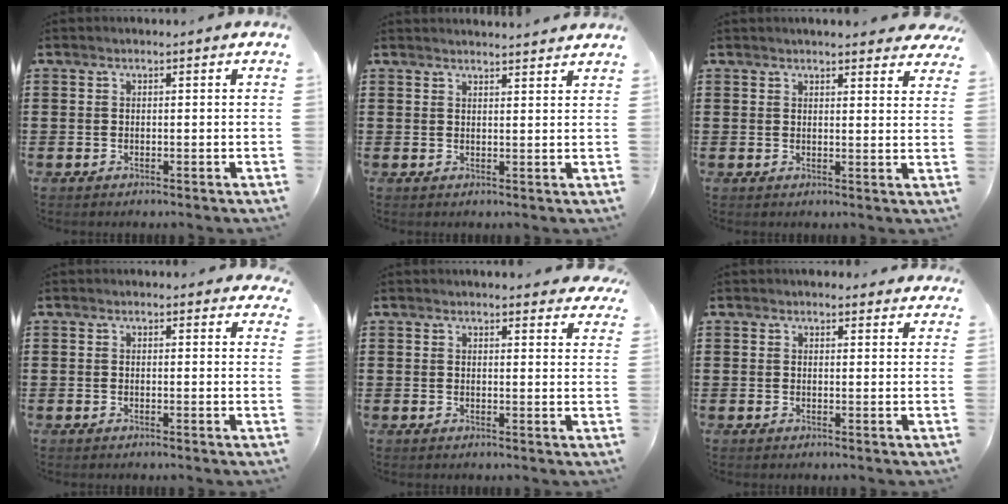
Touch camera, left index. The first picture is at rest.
{"total": 2.1, "force": [2.1, -0.3, 0.0], "torque": [-0.007, -0.005, 0.040]}
{"total": 3.0, "force": [3.0, -0.2, 0.6], "torque": [-0.014, -0.009, 0.054]}
{"total": 1.4, "force": [1.3, 0.5, 0.3], "torque": [-0.002, 0.001, 0.023]}
{"total": 2.8, "force": [2.7, 0.0, 0.6], "torque": [-0.012, -0.008, 0.050]}
{"total": 2.0, "force": [1.9, 0.4, 0.2], "torque": [-0.001, -0.003, 0.036]}